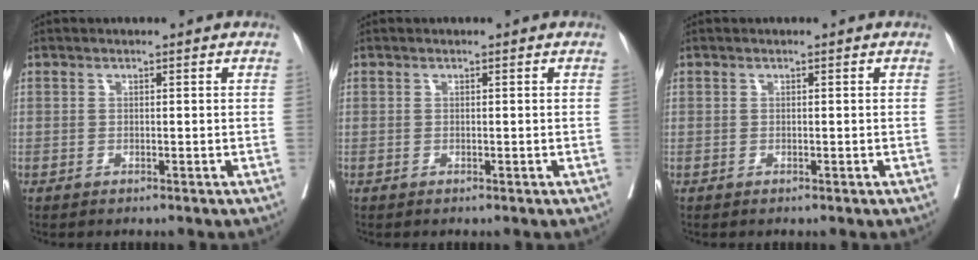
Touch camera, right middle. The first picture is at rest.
{"total": 0.0}
{"total": 0.0}